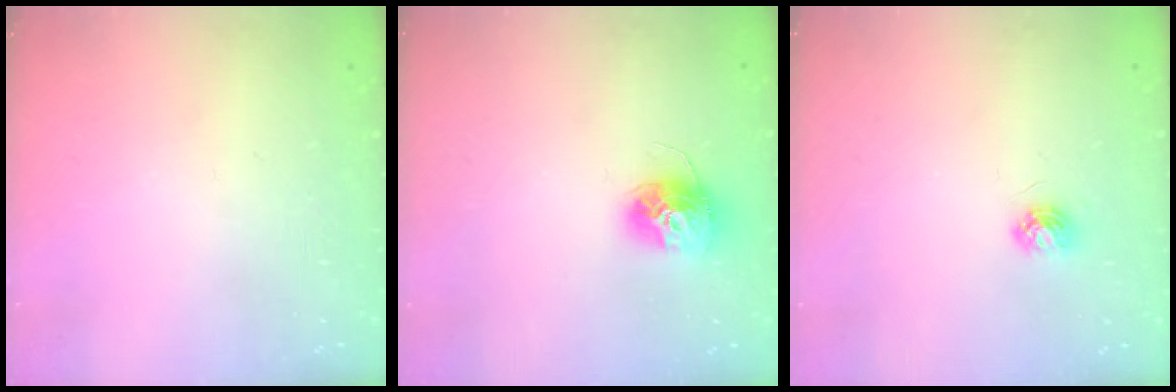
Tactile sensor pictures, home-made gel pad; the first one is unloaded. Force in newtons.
{"total": 12.4, "press": 12.4, "slide": 1.0}
{"total": 5.2, "press": 5.1, "slide": 0.6}